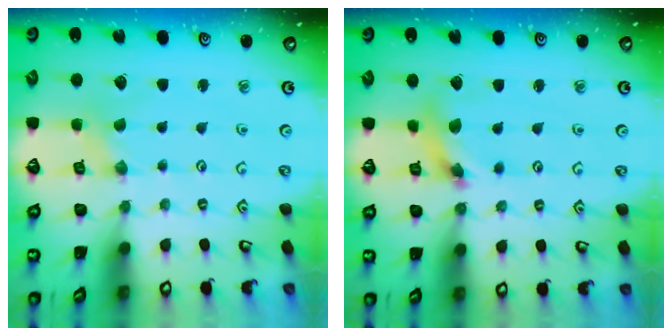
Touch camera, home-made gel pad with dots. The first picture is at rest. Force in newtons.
{"total": 7.1, "press": 7.0, "slide": 0.8}